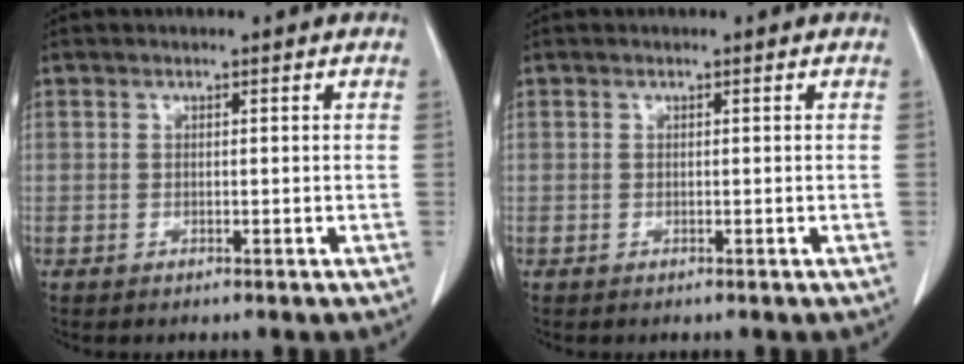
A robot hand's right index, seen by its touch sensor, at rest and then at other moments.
{"total": 0.0}